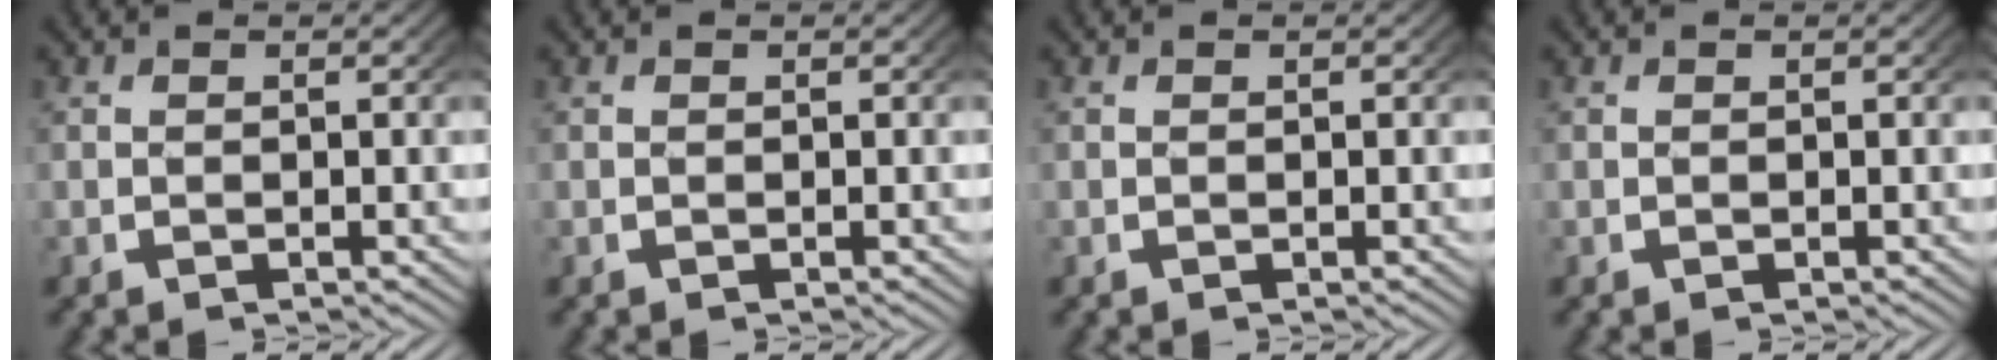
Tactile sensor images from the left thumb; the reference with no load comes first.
{"total": 0.0}
{"total": 0.0}
{"total": 0.0}